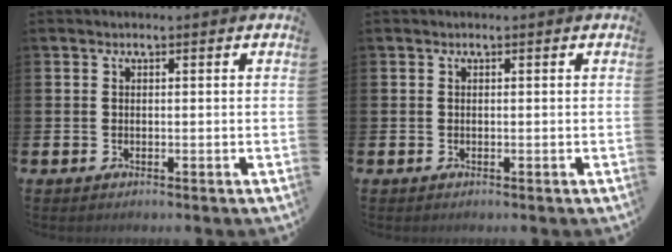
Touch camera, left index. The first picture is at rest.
{"total": 0.0}